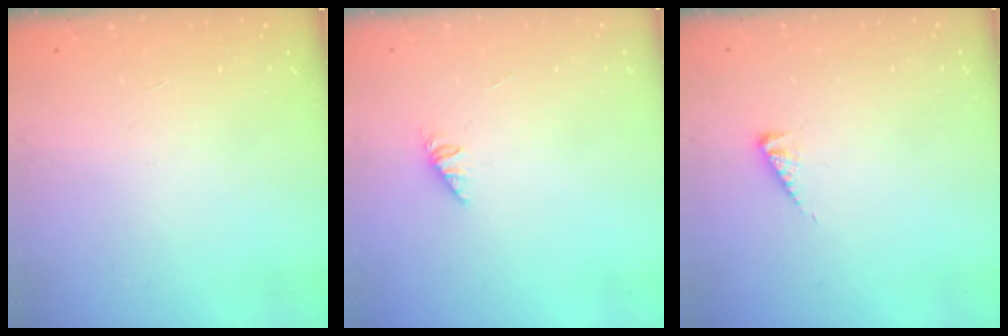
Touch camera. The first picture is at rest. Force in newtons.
{"total": 1.1, "press": 1.0, "slide": 0.3}
{"total": 2.9, "press": 2.9, "slide": 0.2}